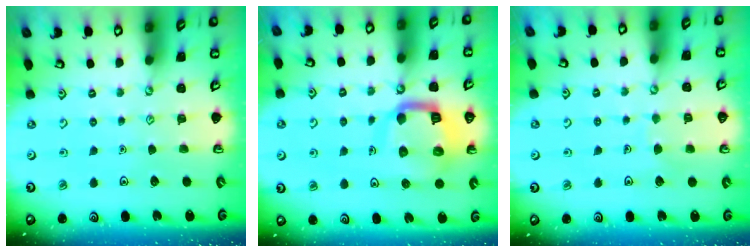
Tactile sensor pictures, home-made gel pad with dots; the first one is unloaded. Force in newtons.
{"total": 13.2, "press": 13.1, "slide": 1.7}
{"total": 3.9, "press": 3.9, "slide": 0.2}